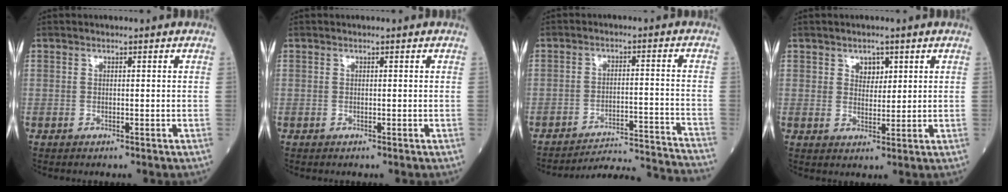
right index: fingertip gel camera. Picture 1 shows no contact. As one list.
[{"total": 0.0}, {"total": 16.3, "force": [-16.0, -2.5, 1.6], "torque": [0.002, -0.004, -0.217]}, {"total": 2.9, "force": [1.5, 1.9, 1.5], "torque": [-0.020, 0.000, 0.026]}]